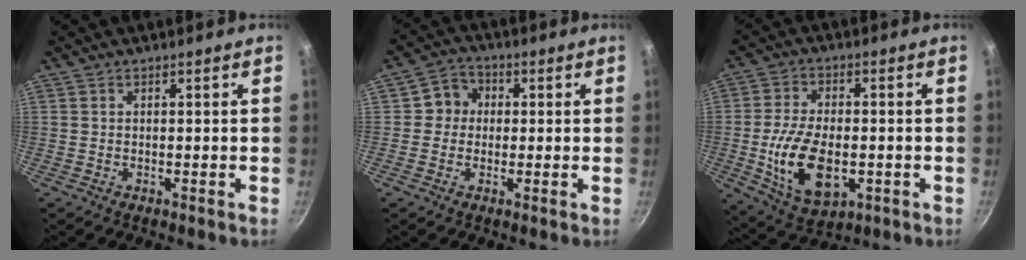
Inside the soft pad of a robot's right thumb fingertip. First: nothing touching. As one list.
[{"total": 5.5, "force": [0.2, 5.0, 2.2], "torque": [-0.009, 0.015, -0.007]}, {"total": 14.3, "force": [-2.7, 7.9, 11.6], "torque": [-0.206, -0.002, -0.035]}]